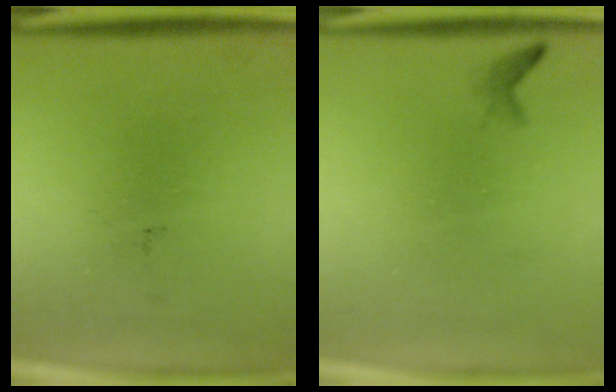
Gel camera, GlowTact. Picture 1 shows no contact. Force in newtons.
{"total": 0.7}